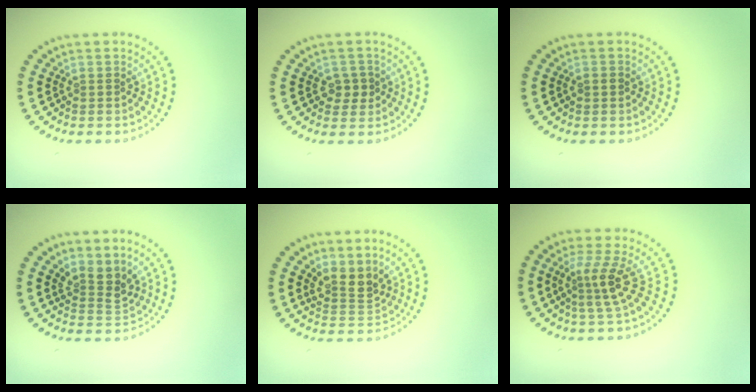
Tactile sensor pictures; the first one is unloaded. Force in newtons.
{"total": 1.9, "press": 1.8, "slide": 0.6}
{"total": 1.1, "press": 1.1, "slide": 0.1}
{"total": 2.7, "press": 2.0, "slide": 1.8}
{"total": 2.9, "press": 2.3, "slide": 1.6}
{"total": 3.1, "press": 2.3, "slide": 2.1}